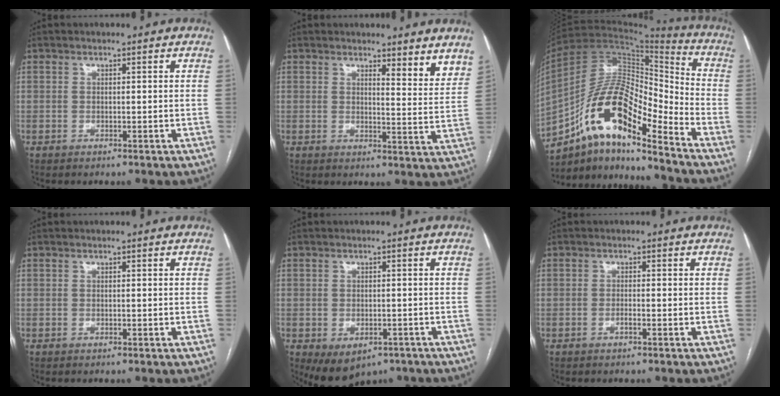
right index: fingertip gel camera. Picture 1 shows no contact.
{"total": 5.6, "force": [4.9, 0.9, 2.6], "torque": [-0.025, -0.029, 0.049]}
{"total": 16.7, "force": [-10.2, 4.3, 12.5], "torque": [-0.232, 0.038, -0.173]}
{"total": 0.0}
{"total": 6.8, "force": [-4.0, 4.4, 3.4], "torque": [-0.049, 0.002, -0.046]}
{"total": 1.0, "force": [-0.5, 0.1, 0.9], "torque": [-0.019, 0.001, -0.009]}